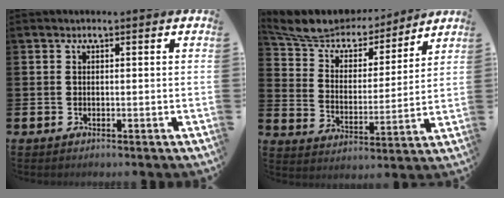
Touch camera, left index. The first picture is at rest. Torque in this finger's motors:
{"motor_torque": [1.02, -1.12, 0.12, 0.05]}